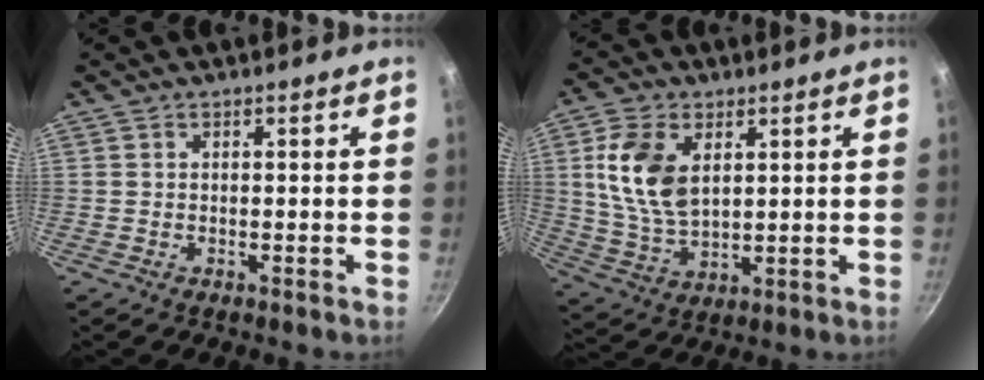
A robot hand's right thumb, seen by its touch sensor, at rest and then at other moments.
{"total": 12.1, "force": [3.4, 7.4, 9.0], "torque": [-0.168, -0.020, 0.074]}